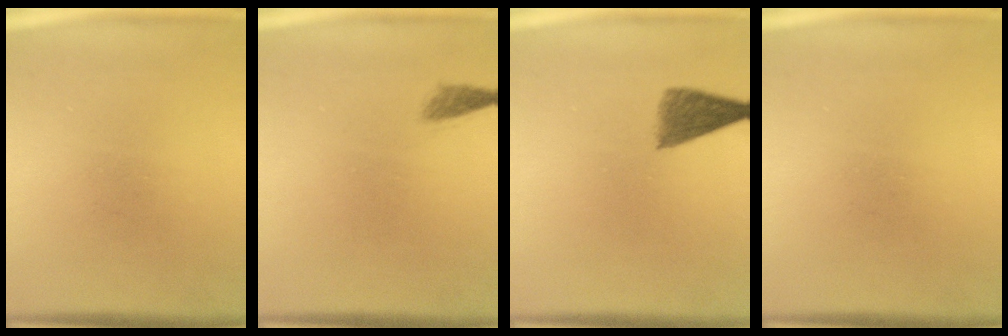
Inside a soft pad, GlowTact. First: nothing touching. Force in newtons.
{"total": 1.3}
{"total": 4.7}
{"total": 0.0}